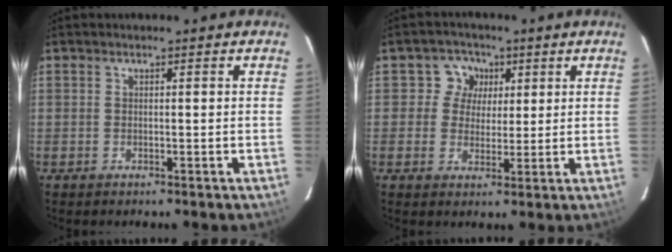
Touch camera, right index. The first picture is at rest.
{"total": 5.3, "force": [1.3, 5.1, 0.6], "torque": [0.009, 0.011, 0.016]}